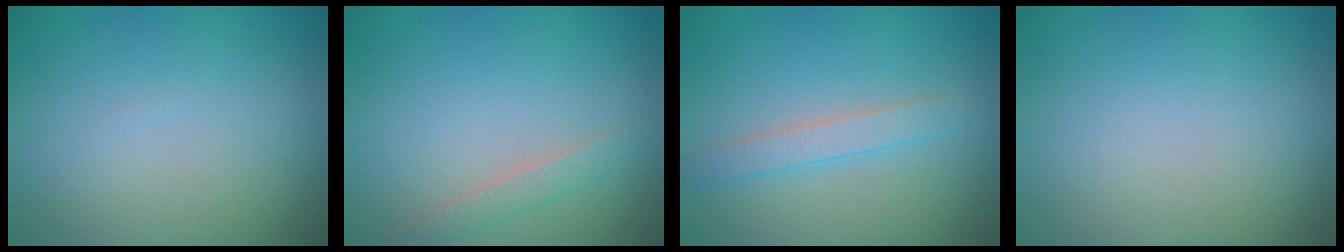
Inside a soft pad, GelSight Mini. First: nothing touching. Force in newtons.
{"total": 1.4, "press": 1.4, "slide": 0.1}
{"total": 1.9, "press": 1.9, "slide": 0.1}
{"total": 0.0}